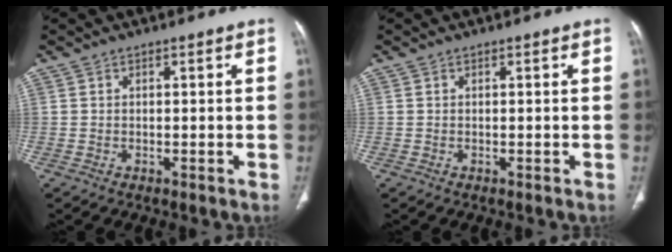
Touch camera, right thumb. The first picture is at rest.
{"total": 0.0}